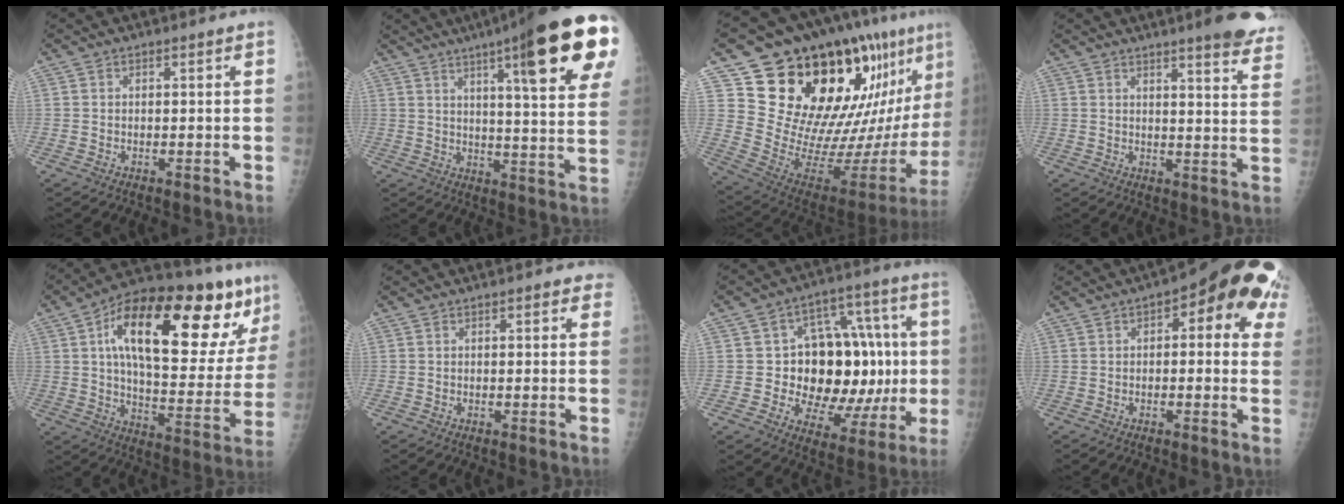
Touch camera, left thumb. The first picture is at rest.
{"total": 23.8, "force": [11.9, 3.6, 20.3], "torque": [-0.262, -0.034, 0.159]}
{"total": 30.8, "force": [17.5, 12.7, 22.0], "torque": [-0.288, -0.056, 0.287]}
{"total": 12.7, "force": [9.8, 1.6, 7.8], "torque": [-0.071, -0.049, 0.100]}
{"total": 31.6, "force": [13.4, 12.2, 25.8], "torque": [-0.349, 0.008, 0.206]}
{"total": 1.9, "force": [1.1, 1.0, 1.2], "torque": [0.000, 0.001, 0.008]}
{"total": 21.7, "force": [0.1, 13.2, 17.3], "torque": [-0.198, 0.021, 0.014]}
{"total": 13.9, "force": [4.9, 5.7, 11.7], "torque": [-0.103, 0.006, 0.043]}